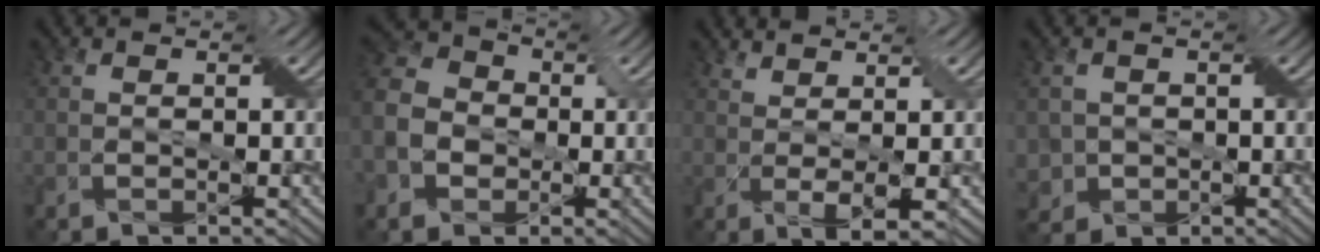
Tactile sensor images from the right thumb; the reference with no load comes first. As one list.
[{"total": 8.1, "force": [-2.3, 6.7, 4.0], "torque": [-0.124, -0.017, -0.061]}, {"total": 3.1, "force": [1.3, 0.3, 2.8], "torque": [-0.062, 0.000, 0.027]}, {"total": 3.6, "force": [-0.7, 3.4, 0.7], "torque": [-0.026, -0.001, -0.020]}]